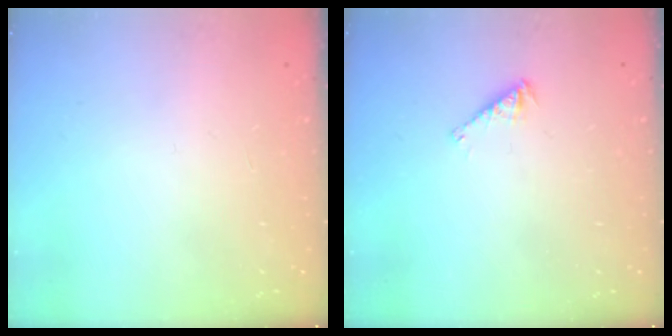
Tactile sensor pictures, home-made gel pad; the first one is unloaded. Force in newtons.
{"total": 2.9, "press": 2.8, "slide": 0.5}